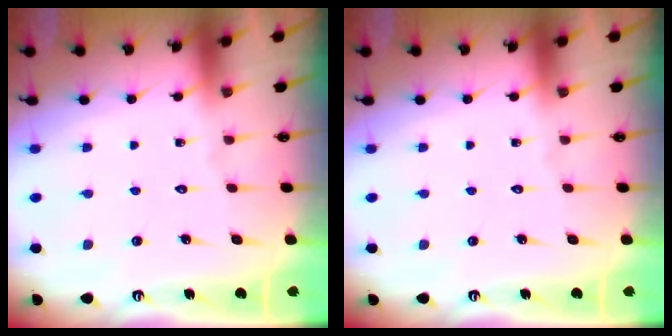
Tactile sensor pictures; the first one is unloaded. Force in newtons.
{"total": 0.0}